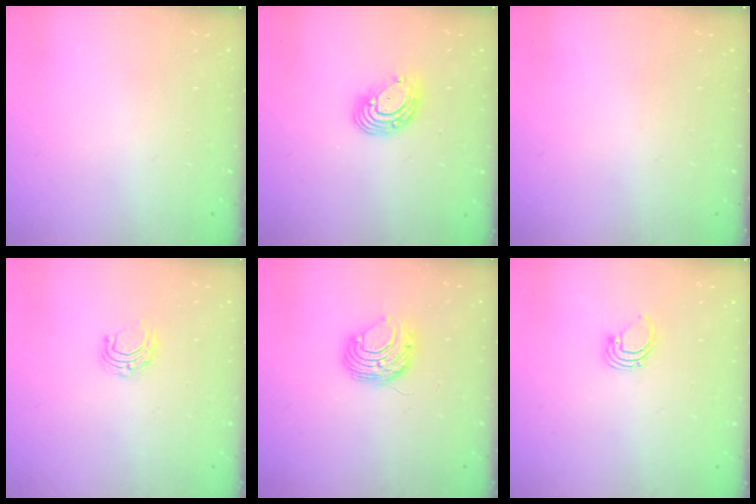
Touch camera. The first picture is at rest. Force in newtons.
{"total": 9.0, "press": 8.8, "slide": 1.9}
{"total": 0.0}
{"total": 5.6, "press": 5.6, "slide": 0.5}
{"total": 9.2, "press": 9.1, "slide": 0.8}
{"total": 2.7, "press": 2.7, "slide": 0.1}